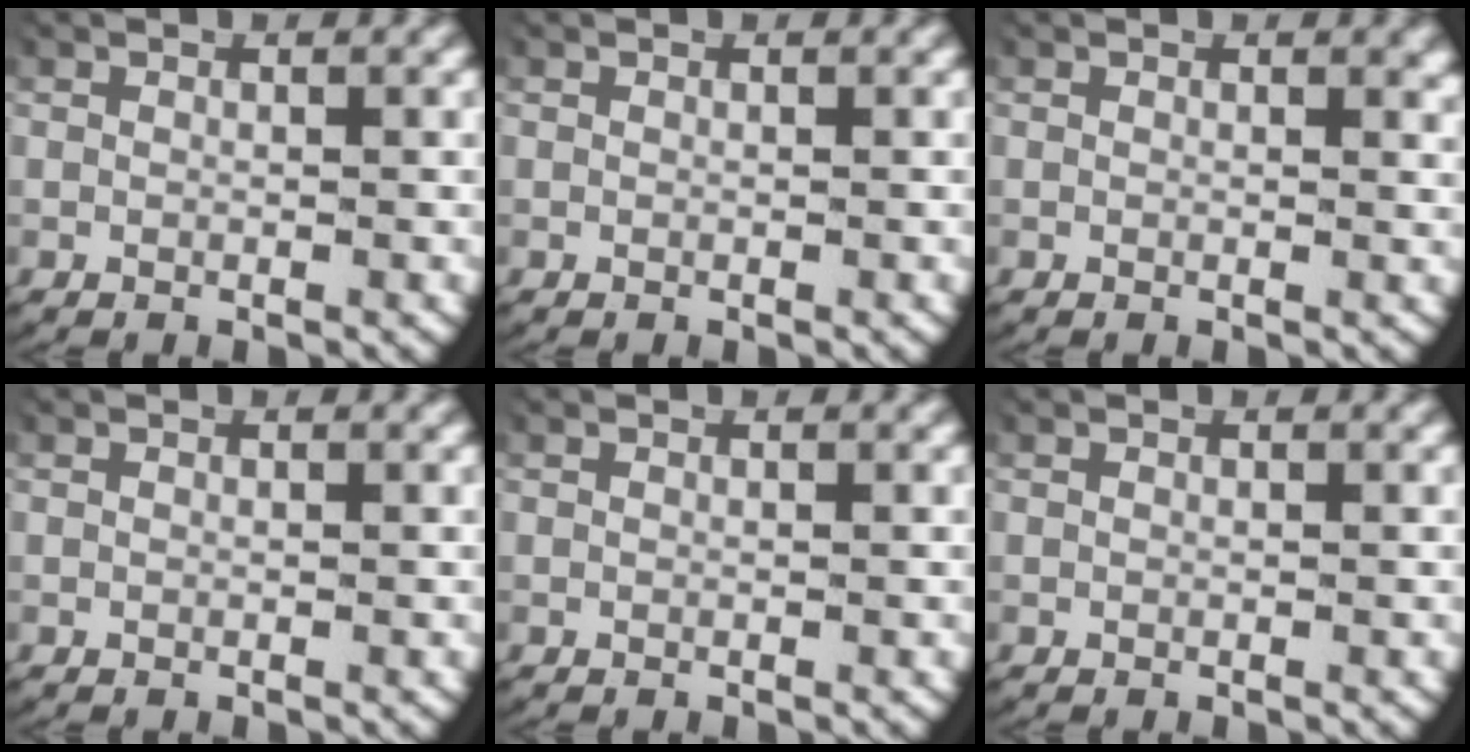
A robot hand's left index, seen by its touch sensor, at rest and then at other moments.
{"total": 0.0}
{"total": 0.7, "force": [0.6, 0.1, 0.2], "torque": [-0.005, -0.003, 0.009]}
{"total": 0.0}
{"total": 0.0}
{"total": 0.0}